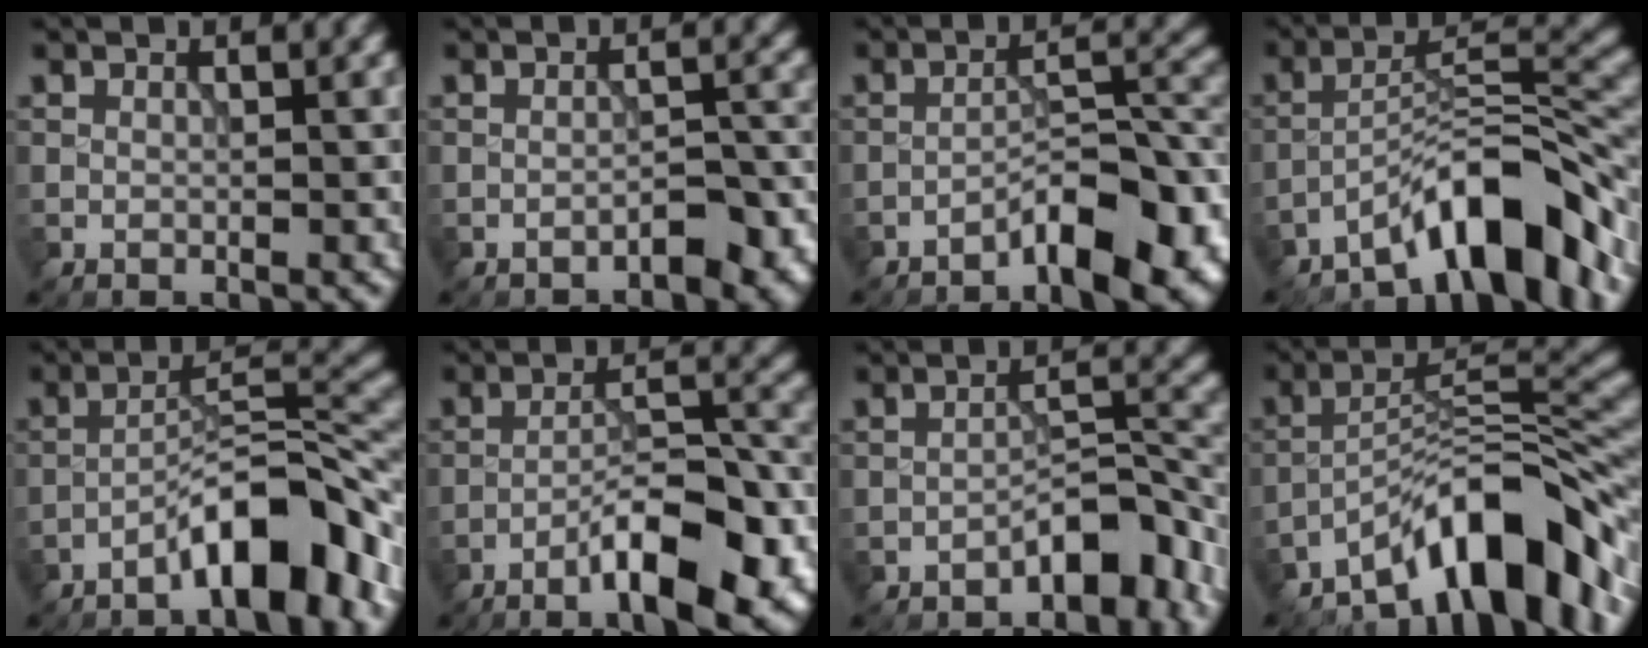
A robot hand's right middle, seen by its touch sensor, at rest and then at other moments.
{"total": 3.4, "force": [-2.3, 1.2, 2.2], "torque": [-0.030, 0.009, -0.033]}
{"total": 8.2, "force": [-5.3, 2.4, 5.7], "torque": [-0.078, 0.013, -0.087]}
{"total": 9.4, "force": [-6.8, 2.4, 6.0], "torque": [-0.083, 0.017, -0.123]}
{"total": 8.2, "force": [-5.1, 1.8, 6.1], "torque": [-0.092, 0.021, -0.087]}
{"total": 9.9, "force": [-5.7, 2.8, 7.5], "torque": [-0.113, 0.011, -0.093]}
{"total": 4.4, "force": [-3.0, 1.5, 2.8], "torque": [-0.032, 0.018, -0.051]}
{"total": 11.5, "force": [-8.1, 3.4, 7.4], "torque": [-0.095, 0.019, -0.152]}